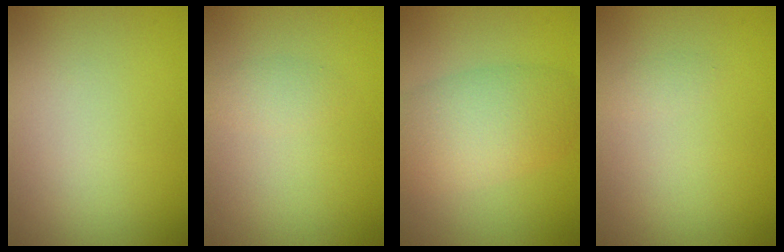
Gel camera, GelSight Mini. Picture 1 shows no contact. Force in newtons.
{"total": 1.1, "press": 1.1, "slide": 0.1}
{"total": 6.2, "press": 6.2, "slide": 0.1}
{"total": 0.6, "press": 0.6, "slide": 0.0}